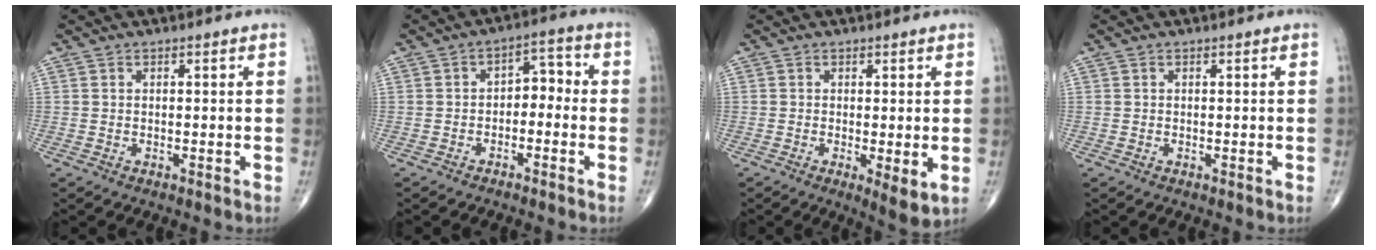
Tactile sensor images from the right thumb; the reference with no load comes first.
{"total": 5.1, "force": [-1.3, 3.3, 3.7], "torque": [-0.032, 0.038, -0.032]}
{"total": 4.6, "force": [-0.7, 1.3, 4.3], "torque": [-0.071, -0.017, -0.013]}
{"total": 0.0}